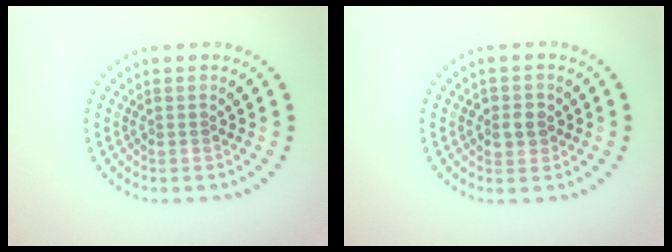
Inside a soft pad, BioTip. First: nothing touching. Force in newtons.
{"total": 2.0, "press": 1.9, "slide": 0.7}